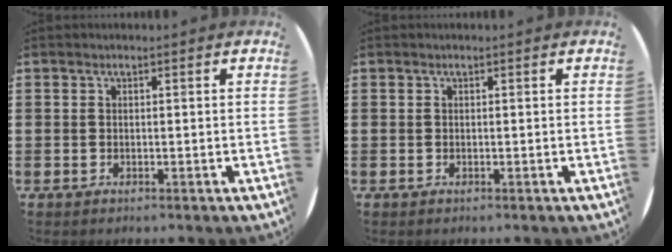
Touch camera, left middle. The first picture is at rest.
{"total": 0.0}